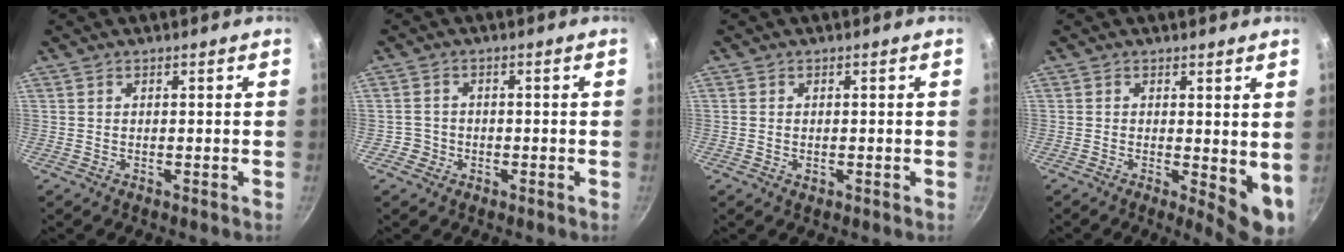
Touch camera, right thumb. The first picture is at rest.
{"total": 2.7, "force": [-1.1, 2.4, 0.2], "torque": [0.012, 0.017, -0.018]}
{"total": 1.0, "force": [-0.2, 0.8, 0.6], "torque": [-0.010, 0.000, -0.004]}
{"total": 7.1, "force": [0.1, 2.8, 6.5], "torque": [-0.072, -0.015, 0.002]}